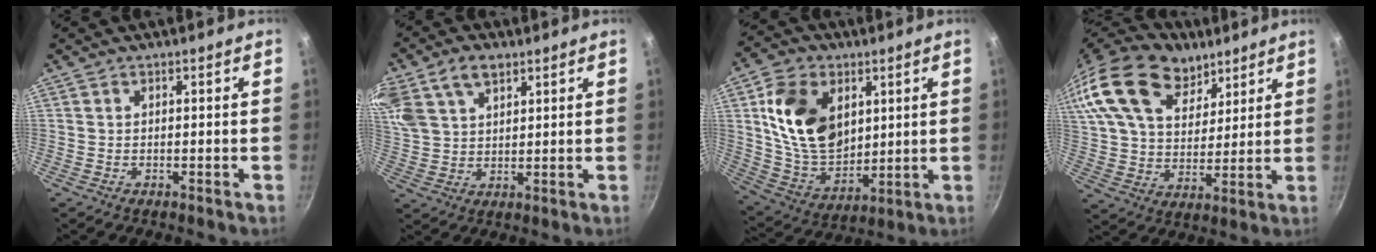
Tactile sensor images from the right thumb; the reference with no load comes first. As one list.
[{"total": 16.3, "force": [8.3, 10.7, 9.0], "torque": [-0.208, 0.026, 0.164]}, {"total": 18.6, "force": [5.1, 13.0, 12.4], "torque": [-0.188, -0.020, 0.106]}, {"total": 27.5, "force": [16.1, 16.8, 14.7], "torque": [-0.295, -0.004, 0.287]}]